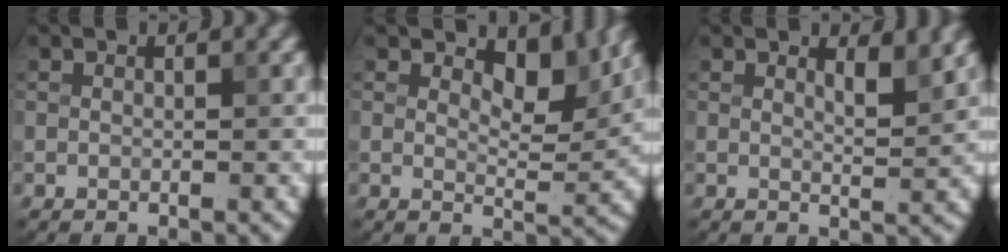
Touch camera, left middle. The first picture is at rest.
{"total": 4.6, "force": [2.9, 2.0, 3.0], "torque": [-0.044, -0.008, 0.037]}
{"total": 2.1, "force": [1.4, 0.5, 1.4], "torque": [-0.017, -0.005, 0.024]}